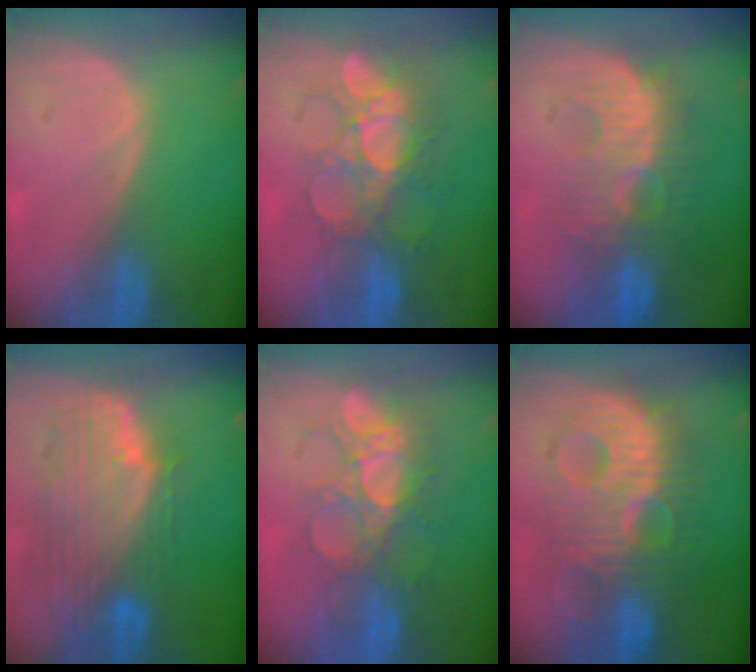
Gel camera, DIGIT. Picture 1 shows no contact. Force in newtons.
{"total": 9.1, "press": 8.6, "slide": 3.1}
{"total": 9.2, "press": 9.0, "slide": 1.9}
{"total": 10.6, "press": 9.2, "slide": 5.4}
{"total": 8.5, "press": 8.3, "slide": 1.8}
{"total": 11.9, "press": 11.9, "slide": 0.7}